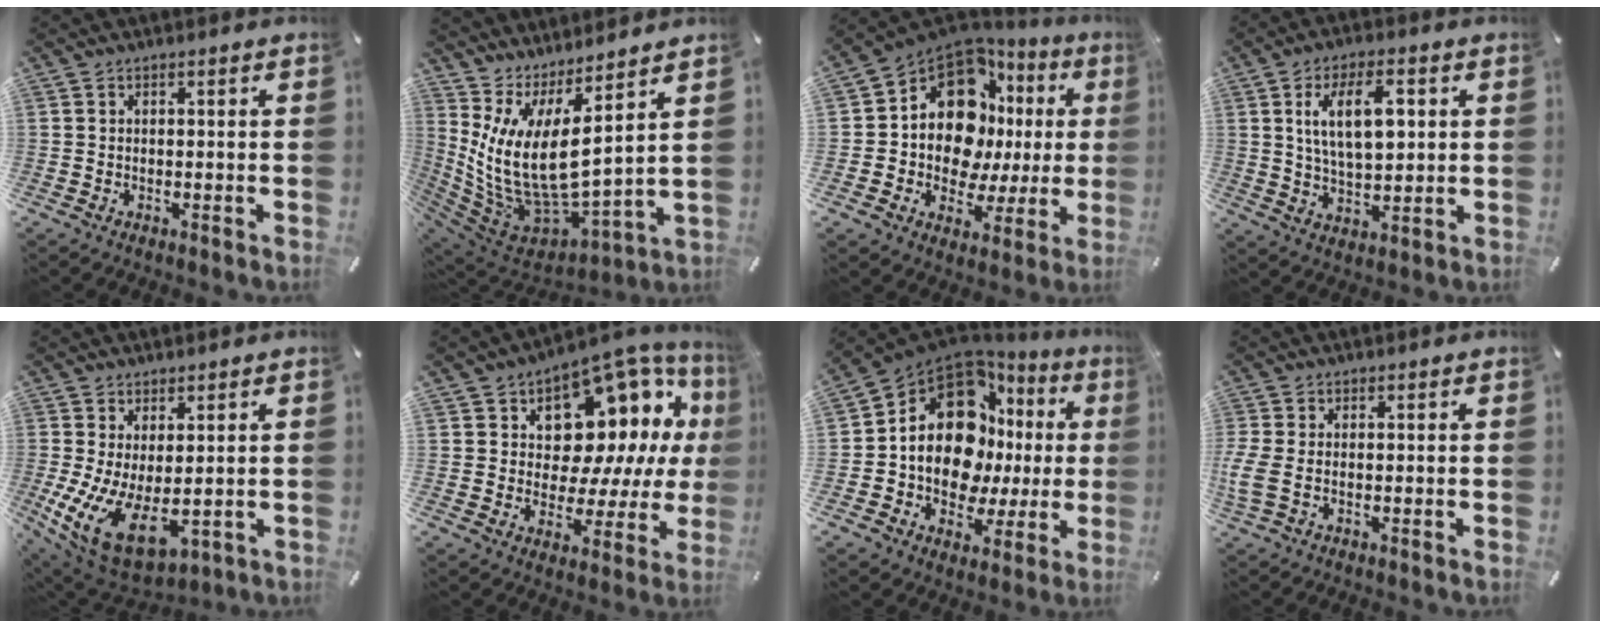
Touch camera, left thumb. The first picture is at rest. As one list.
[{"total": 12.8, "force": [3.1, 5.5, 11.1], "torque": [-0.265, -0.070, 0.054]}, {"total": 15.0, "force": [4.3, 10.9, 9.4], "torque": [-0.159, -0.047, 0.076]}, {"total": 11.8, "force": [3.2, 6.0, 9.6], "torque": [-0.174, -0.002, 0.048]}, {"total": 13.2, "force": [-1.7, 7.2, 10.9], "torque": [-0.201, -0.012, -0.010]}, {"total": 14.0, "force": [6.9, 9.4, 7.8], "torque": [-0.101, -0.070, 0.123]}, {"total": 16.4, "force": [3.8, 11.6, 11.0], "torque": [-0.188, -0.040, 0.061]}, {"total": 4.2, "force": [-0.6, 2.0, 3.7], "torque": [-0.088, -0.006, -0.012]}]